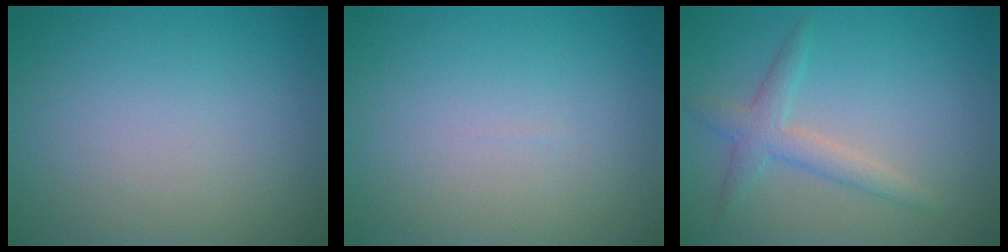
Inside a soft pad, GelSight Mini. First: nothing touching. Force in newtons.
{"total": 0.0}
{"total": 2.5, "press": 2.5, "slide": 0.1}